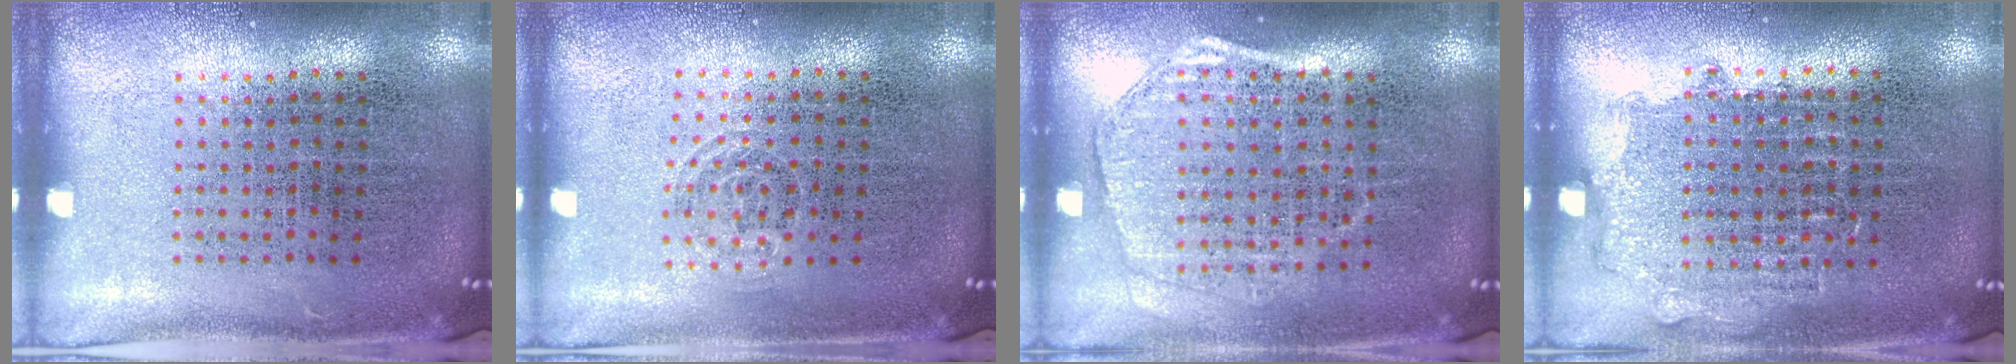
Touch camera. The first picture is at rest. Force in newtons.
{"total": 0.7, "press": 0.5, "slide": 0.5}
{"total": 1.5, "press": 1.4, "slide": 0.6}
{"total": 0.8, "press": 0.7, "slide": 0.4}